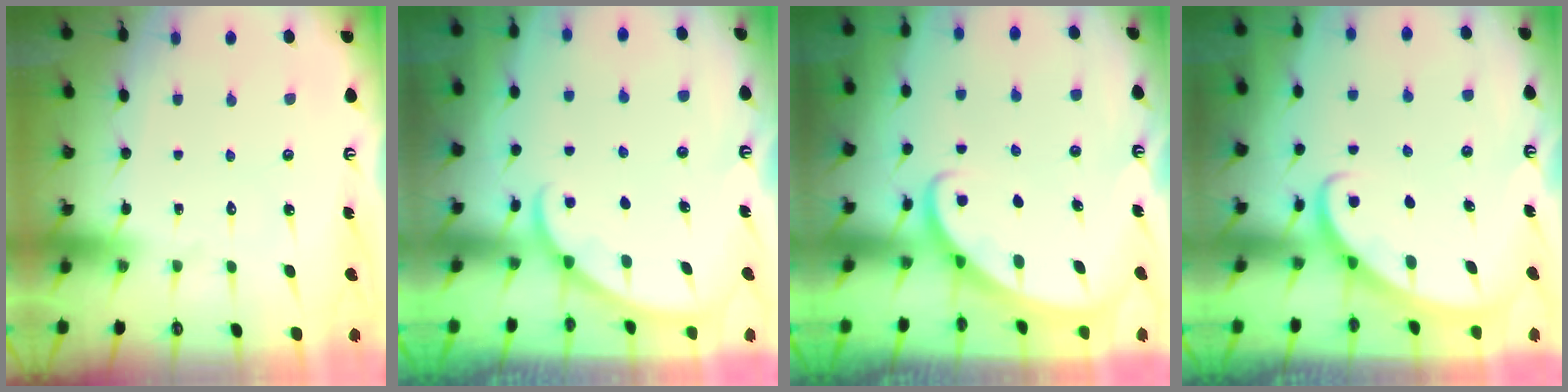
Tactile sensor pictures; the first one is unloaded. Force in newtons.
{"total": 2.1, "press": 2.1, "slide": 0.2}
{"total": 2.7, "press": 2.6, "slide": 0.2}
{"total": 3.0, "press": 3.0, "slide": 0.2}